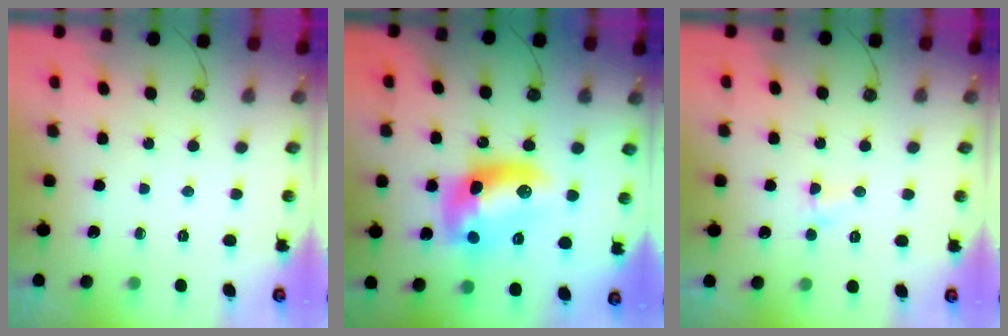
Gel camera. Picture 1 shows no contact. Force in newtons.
{"total": 14.0, "press": 14.0, "slide": 1.2}
{"total": 3.8, "press": 3.8, "slide": 0.5}